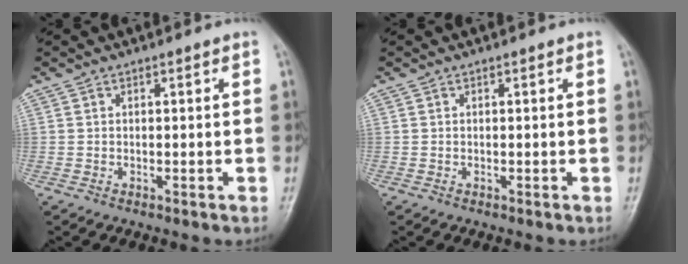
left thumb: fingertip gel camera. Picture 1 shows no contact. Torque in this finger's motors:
{"motor_torque": [0.00, 0.00, -0.06, 0.05, 0.00]}